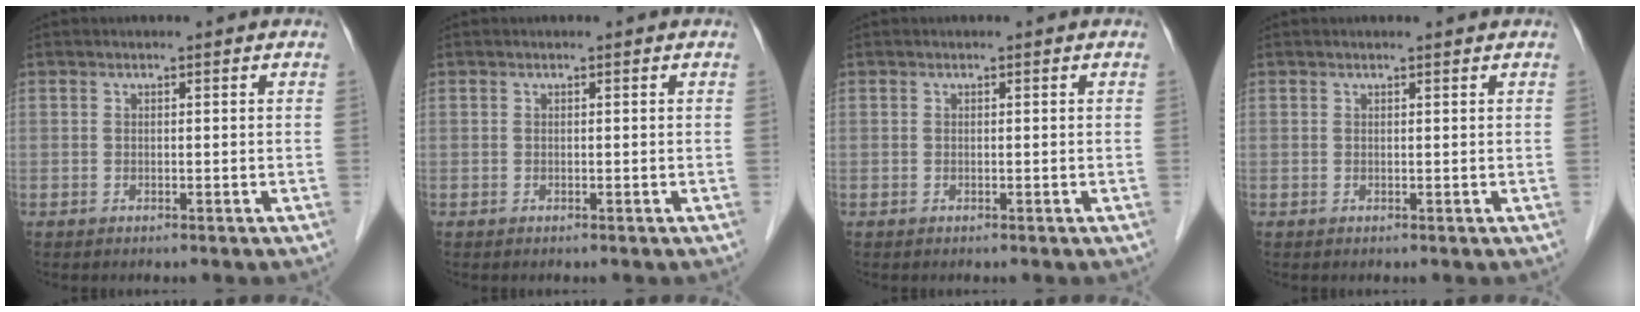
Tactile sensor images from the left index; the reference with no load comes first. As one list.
[{"total": 0.0}, {"total": 0.0}, {"total": 1.0, "force": [0.9, -0.1, 0.3], "torque": [-0.009, 0.004, 0.014]}]